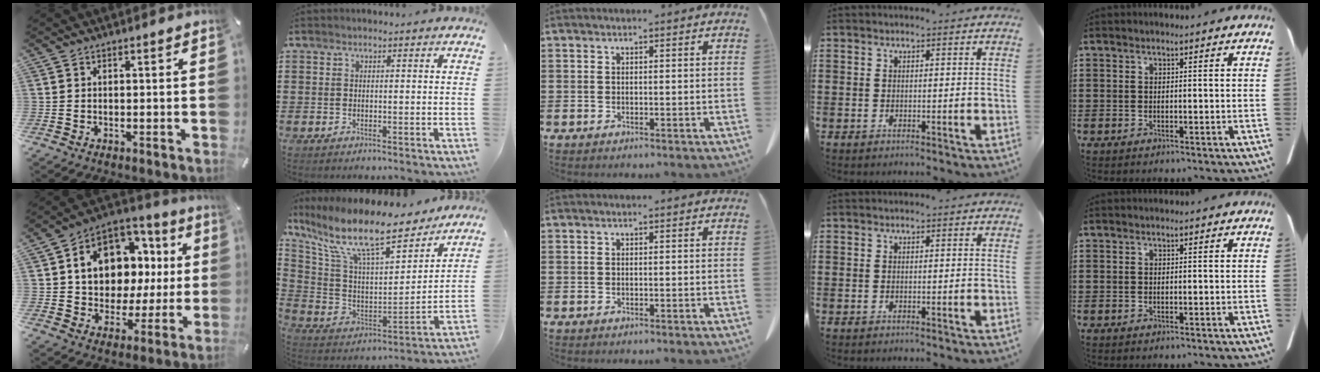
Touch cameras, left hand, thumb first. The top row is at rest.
{"thumb": {"total": 14.6, "force": [4.5, 11.2, 8.3], "torque": [-0.136, -0.029, 0.087]}, "index": {"total": 14.3, "force": [11.2, 2.9, 8.4], "torque": [-0.196, -0.069, 0.192]}}